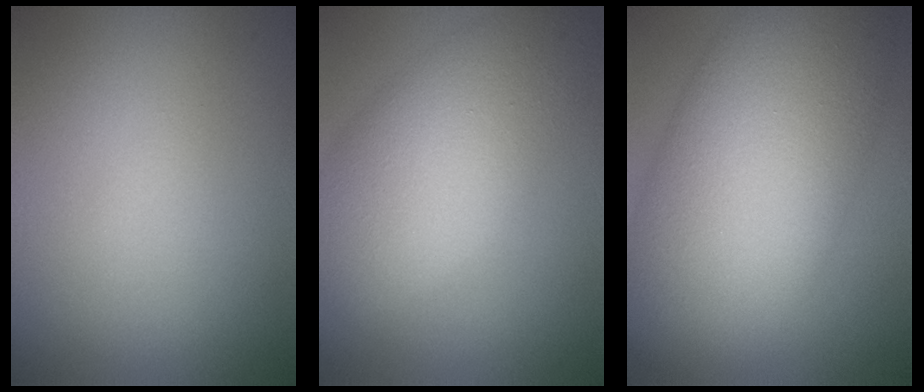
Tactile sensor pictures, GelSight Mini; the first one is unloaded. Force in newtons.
{"total": 7.9, "press": 7.9, "slide": 0.3}
{"total": 14.3, "press": 14.3, "slide": 0.5}